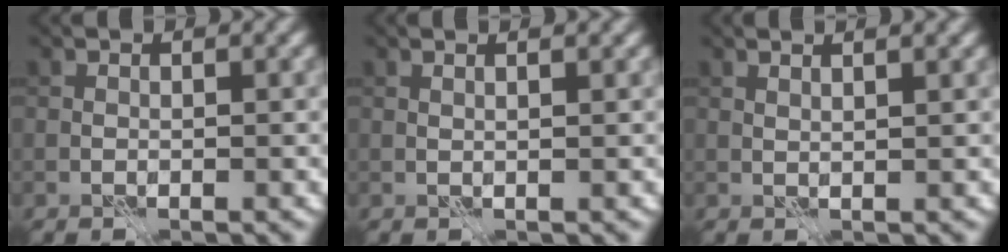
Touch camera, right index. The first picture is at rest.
{"total": 2.1, "force": [1.3, 0.8, 1.5], "torque": [-0.006, 0.002, -0.005]}
{"total": 2.3, "force": [1.5, 0.7, 1.5], "torque": [-0.011, 0.003, 0.004]}